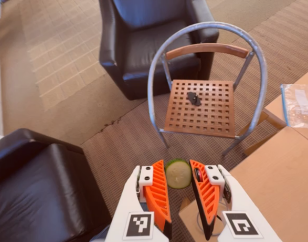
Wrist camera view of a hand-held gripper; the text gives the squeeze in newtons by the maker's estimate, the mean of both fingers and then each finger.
{"total": 9.4, "left": 9.4, "right": 9.4}